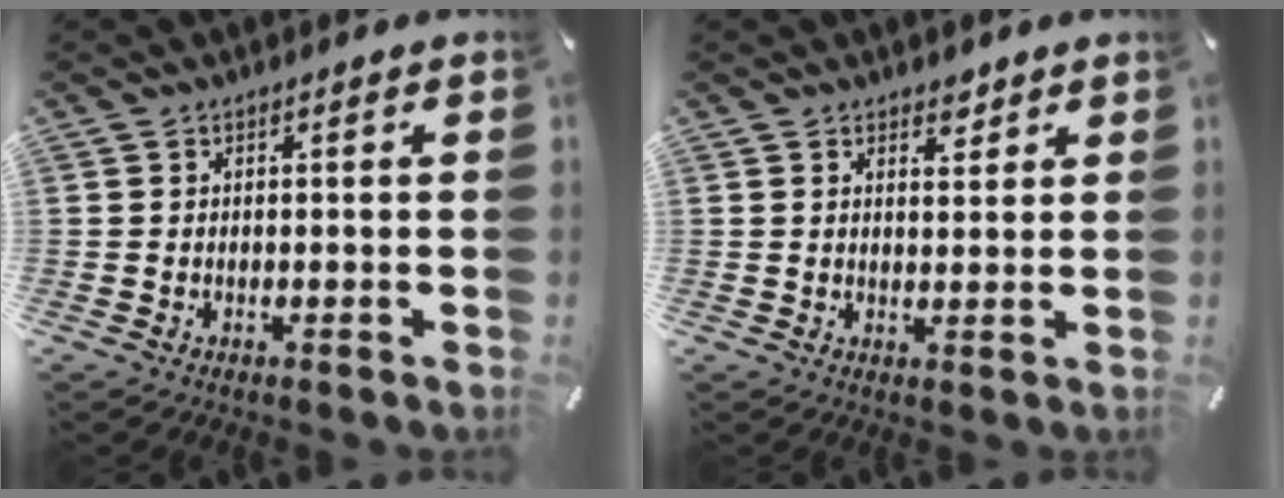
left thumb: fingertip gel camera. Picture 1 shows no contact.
{"total": 2.9, "force": [2.2, 1.7, 0.9], "torque": [0.003, -0.013, 0.036]}